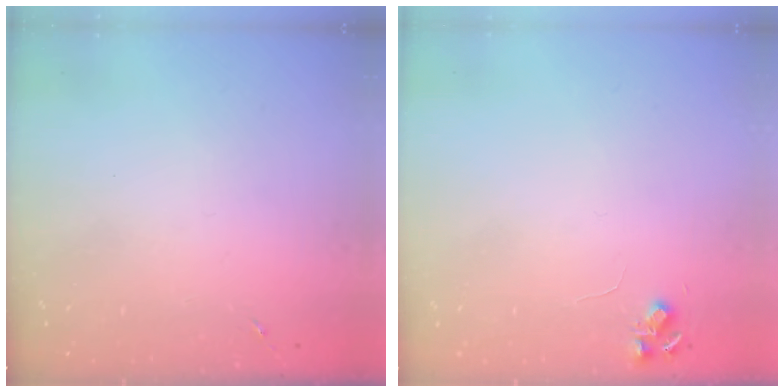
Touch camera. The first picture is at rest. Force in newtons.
{"total": 5.8, "press": 5.8, "slide": 0.8}